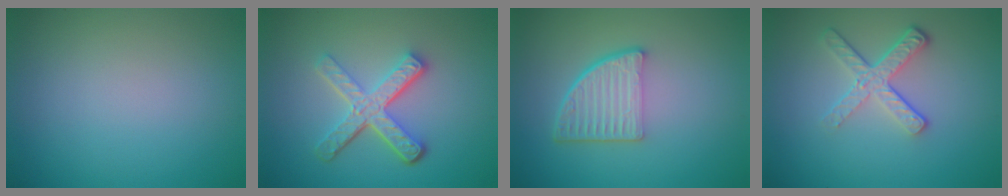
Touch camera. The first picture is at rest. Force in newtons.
{"total": 5.1, "press": 3.5, "slide": 3.7}
{"total": 4.8, "press": 3.3, "slide": 3.5}
{"total": 3.7, "press": 2.7, "slide": 2.5}